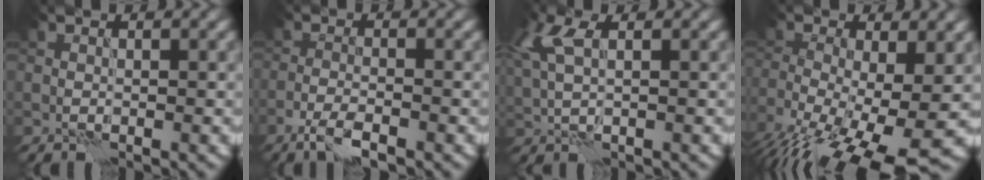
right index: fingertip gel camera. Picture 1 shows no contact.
{"total": 3.0, "force": [-2.1, 0.6, 2.1], "torque": [-0.044, -0.001, -0.046]}
{"total": 4.1, "force": [1.5, 1.9, 3.3], "torque": [-0.088, 0.013, 0.030]}
{"total": 13.1, "force": [-6.5, 4.7, 10.3], "torque": [-0.190, -0.033, -0.108]}